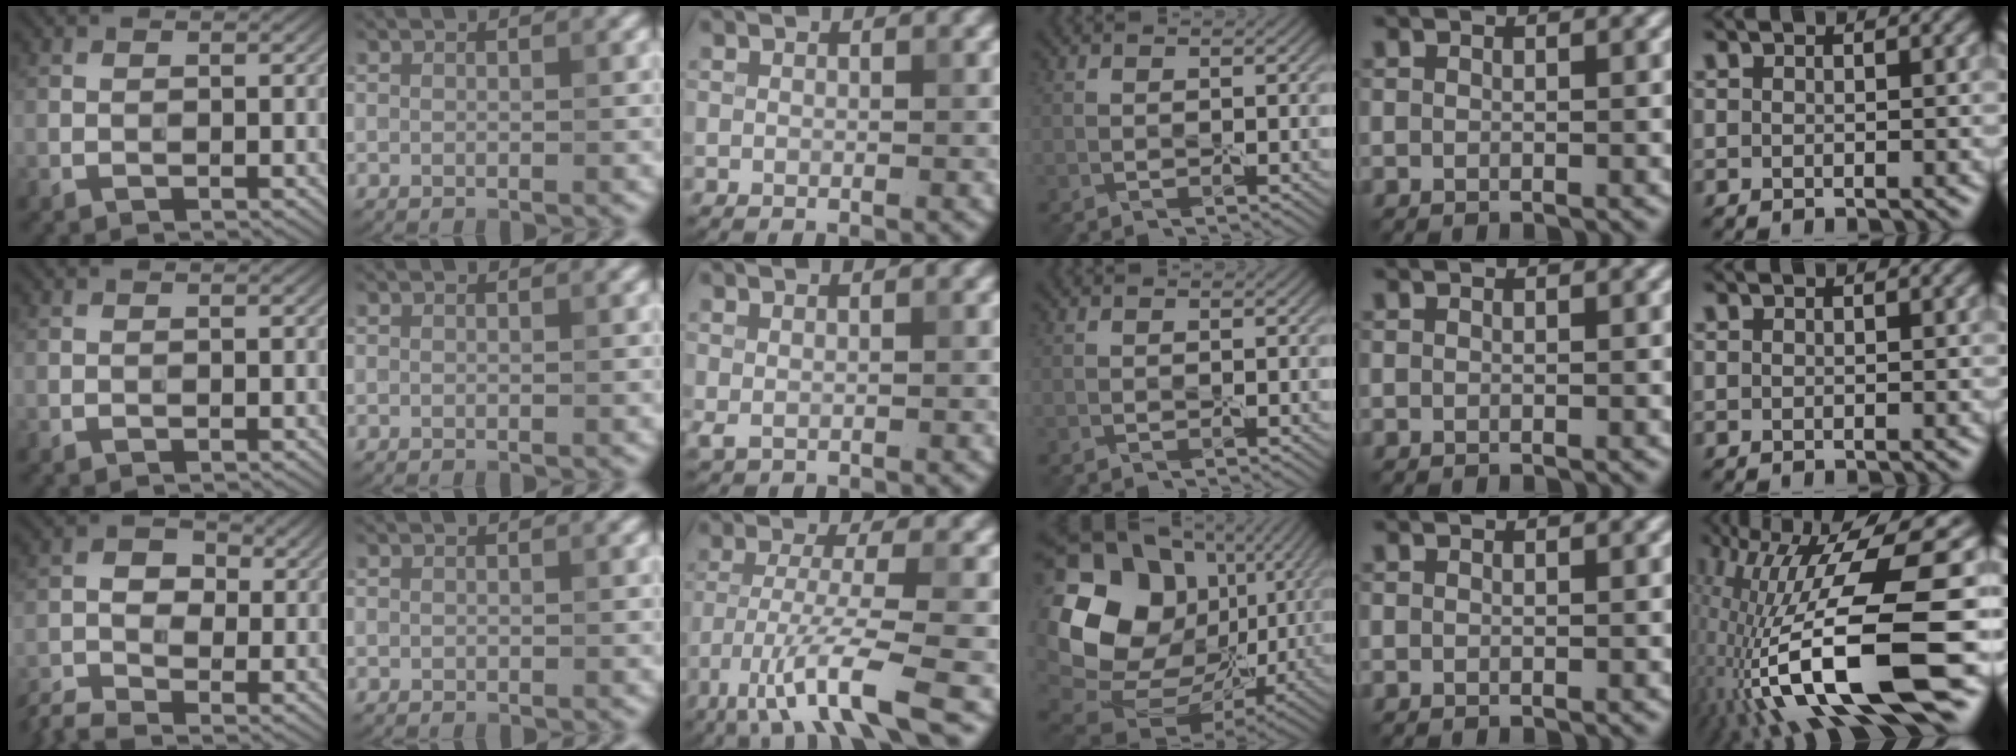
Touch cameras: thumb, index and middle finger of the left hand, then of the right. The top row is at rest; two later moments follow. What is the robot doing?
{"motion": "peel", "object": "shipping label"}